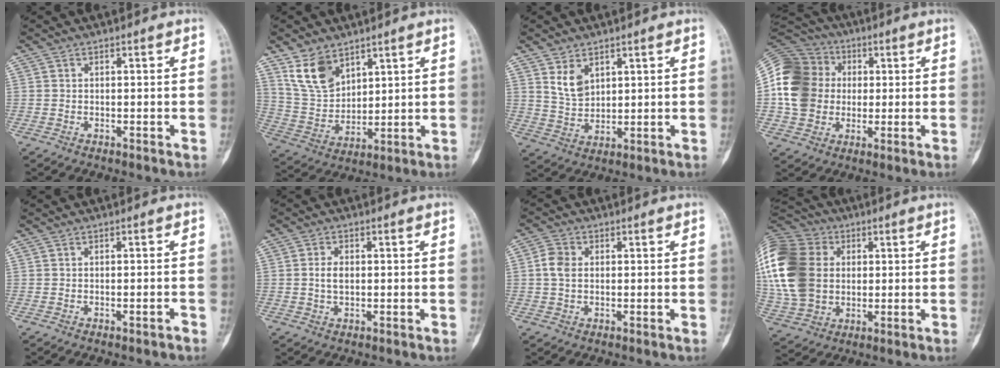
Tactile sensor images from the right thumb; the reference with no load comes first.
{"total": 10.2, "force": [6.6, 6.0, 5.0], "torque": [-0.081, -0.031, 0.144]}
{"total": 5.3, "force": [2.9, 3.3, 2.9], "torque": [-0.042, -0.023, 0.065]}
{"total": 17.5, "force": [0.5, 15.2, 8.7], "torque": [-0.166, 0.030, 0.009]}
{"total": 1.2, "force": [-0.9, 0.2, 0.8], "torque": [-0.014, 0.010, -0.008]}
{"total": 2.9, "force": [0.1, 1.8, 2.3], "torque": [-0.039, 0.003, 0.001]}
{"total": 3.9, "force": [0.3, 2.9, 2.7], "torque": [-0.057, 0.007, 0.001]}
{"total": 22.9, "force": [2.8, 17.8, 14.2], "torque": [-0.318, 0.017, 0.057]}